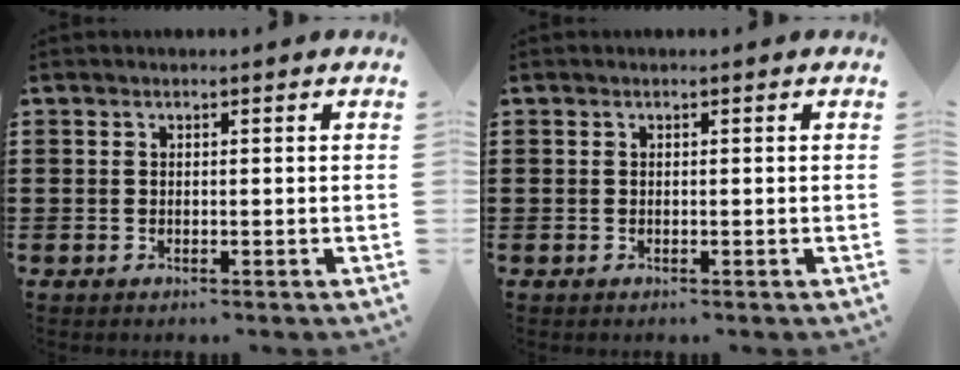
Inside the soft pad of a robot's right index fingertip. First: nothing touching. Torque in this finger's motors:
{"motor_torque": [0.56, 1.58, 0.00, 0.00]}